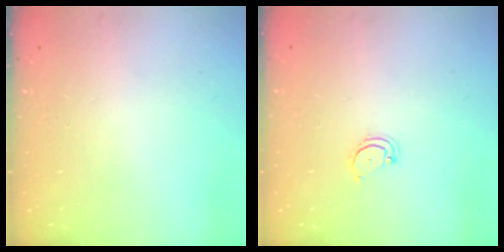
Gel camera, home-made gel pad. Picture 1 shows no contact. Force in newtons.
{"total": 3.2, "press": 3.2, "slide": 0.3}